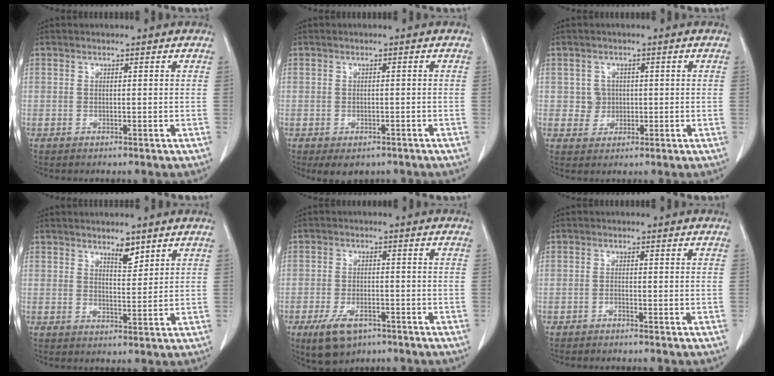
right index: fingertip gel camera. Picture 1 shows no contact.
{"total": 3.7, "force": [-2.6, 2.2, 1.4], "torque": [-0.010, 0.000, -0.028]}
{"total": 2.7, "force": [0.3, 2.7, 0.3], "torque": [0.000, 0.005, 0.007]}
{"total": 3.1, "force": [2.3, 1.0, 1.8], "torque": [-0.031, -0.005, 0.040]}
{"total": 6.7, "force": [-4.2, 3.2, 4.1], "torque": [-0.084, -0.007, -0.065]}
{"total": 0.9, "force": [-0.8, -0.1, 0.5], "torque": [-0.010, 0.002, -0.014]}